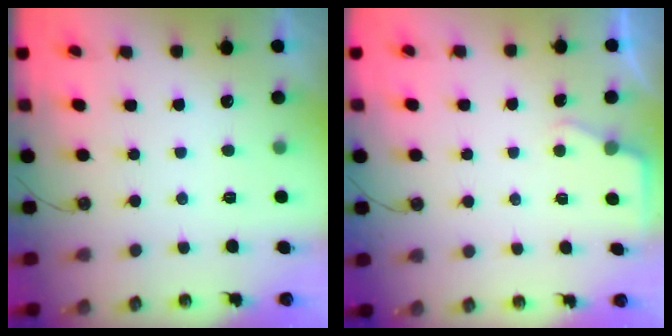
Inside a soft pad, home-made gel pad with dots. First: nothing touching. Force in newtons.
{"total": 2.4, "press": 2.4, "slide": 0.3}